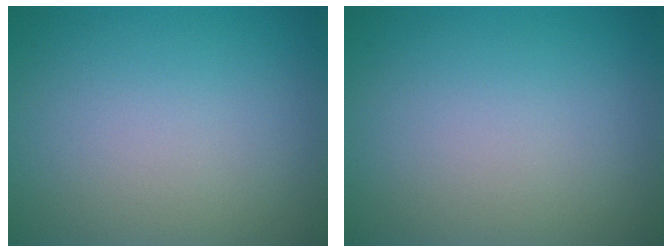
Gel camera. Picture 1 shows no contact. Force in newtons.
{"total": 0.0}